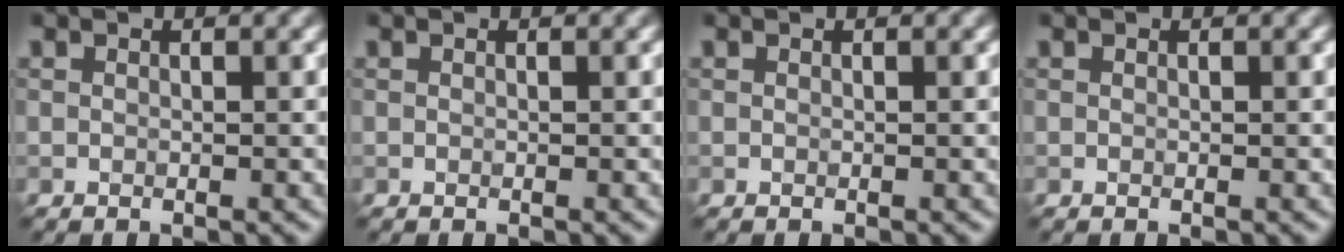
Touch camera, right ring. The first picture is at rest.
{"total": 0.0}
{"total": 0.0}
{"total": 0.0}